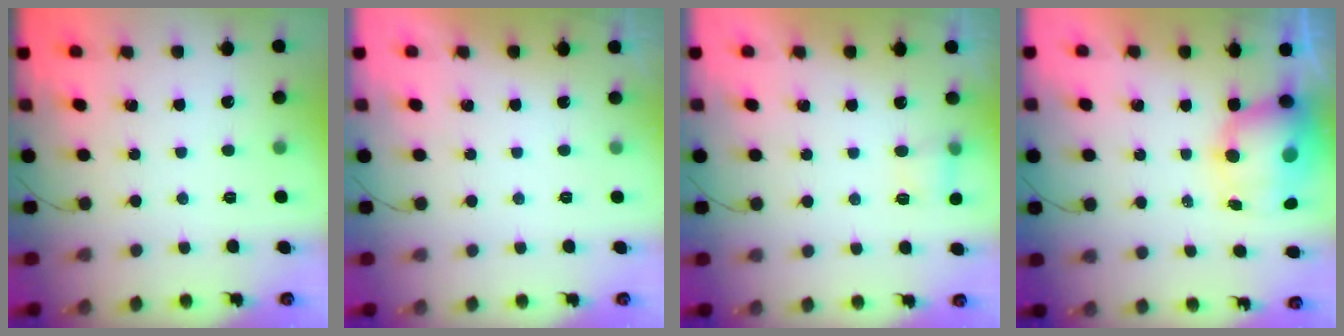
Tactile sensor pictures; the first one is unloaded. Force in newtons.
{"total": 0.0}
{"total": 4.7, "press": 4.4, "slide": 1.6}
{"total": 10.9, "press": 10.5, "slide": 2.9}